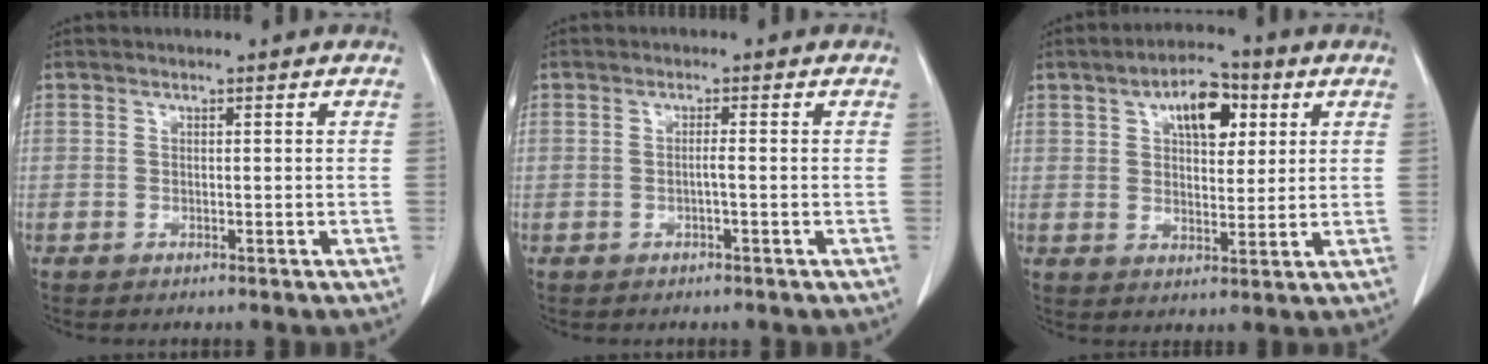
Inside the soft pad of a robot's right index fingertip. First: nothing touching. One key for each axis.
{"total": 1.4, "fx": -0.3, "fy": 0.3, "fz": 1.4, "tx": -0.027, "ty": 0.002, "tz": -0.004}
{"total": 9.6, "fx": 3.7, "fy": 4.9, "fz": 7.4, "tx": -0.127, "ty": 0.020, "tz": 0.062}